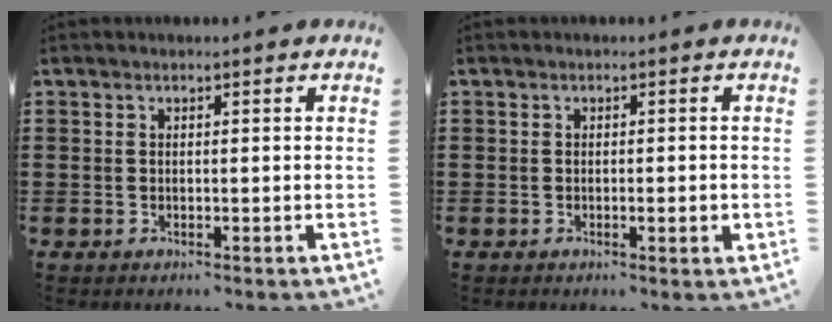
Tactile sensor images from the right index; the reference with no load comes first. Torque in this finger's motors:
{"motor_torque": [0.59, -0.06, 0.06, 0.01]}